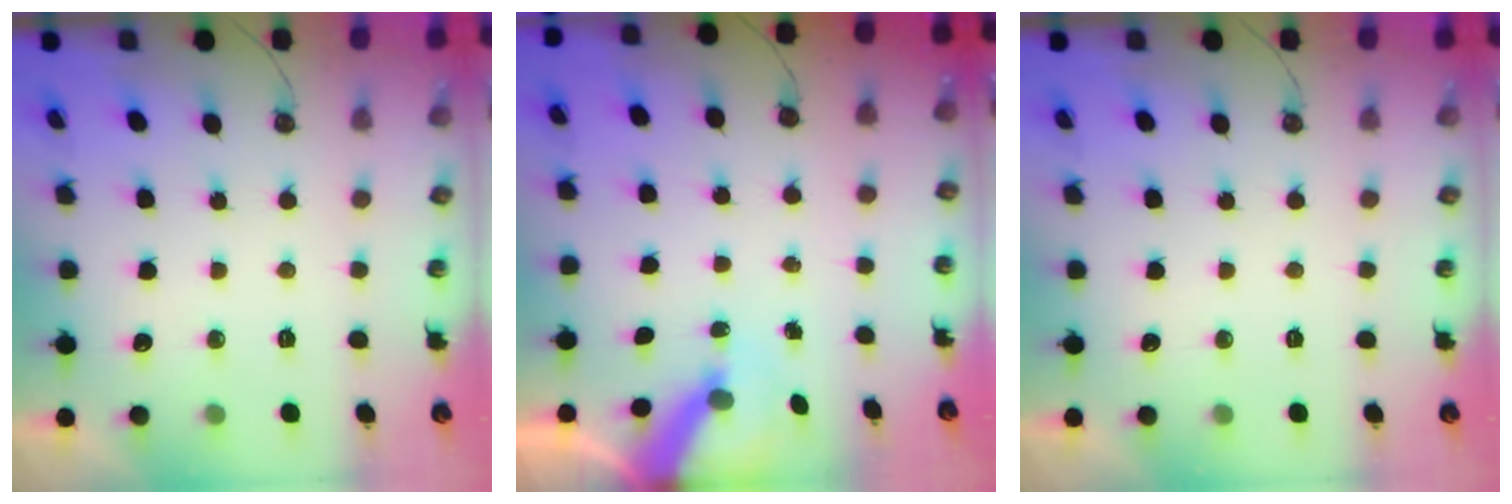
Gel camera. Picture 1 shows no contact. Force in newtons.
{"total": 6.5, "press": 6.5, "slide": 0.6}
{"total": 0.0}